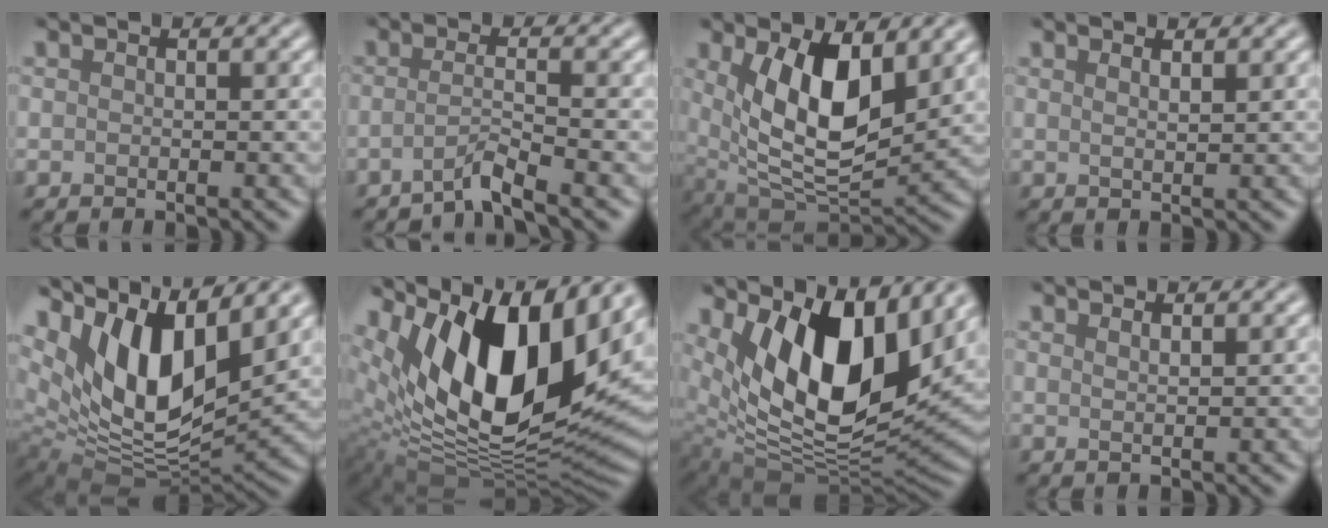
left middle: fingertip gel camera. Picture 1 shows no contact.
{"total": 2.5, "force": [-1.6, 0.2, 1.9], "torque": [-0.023, 0.004, -0.049]}
{"total": 9.7, "force": [2.5, 4.6, 8.2], "torque": [-0.153, -0.019, 0.046]}
{"total": 1.6, "force": [1.1, 0.5, 1.0], "torque": [-0.006, 0.002, 0.008]}
{"total": 13.2, "force": [6.5, 5.7, 10.0], "torque": [-0.181, 0.000, 0.124]}
{"total": 16.3, "force": [6.8, 7.6, 12.7], "torque": [-0.216, -0.002, 0.112]}
{"total": 13.1, "force": [5.3, 6.6, 10.0], "torque": [-0.171, -0.019, 0.100]}
{"total": 1.1, "force": [0.8, 0.3, 0.7], "torque": [-0.003, -0.001, 0.009]}